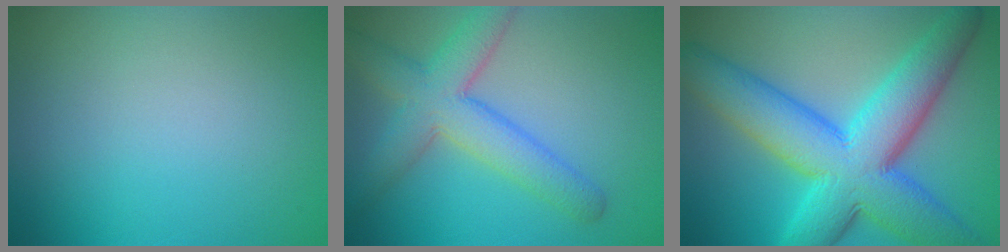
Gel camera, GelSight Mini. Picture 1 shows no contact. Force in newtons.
{"total": 6.0, "press": 6.0, "slide": 0.2}
{"total": 12.3, "press": 12.3, "slide": 0.3}